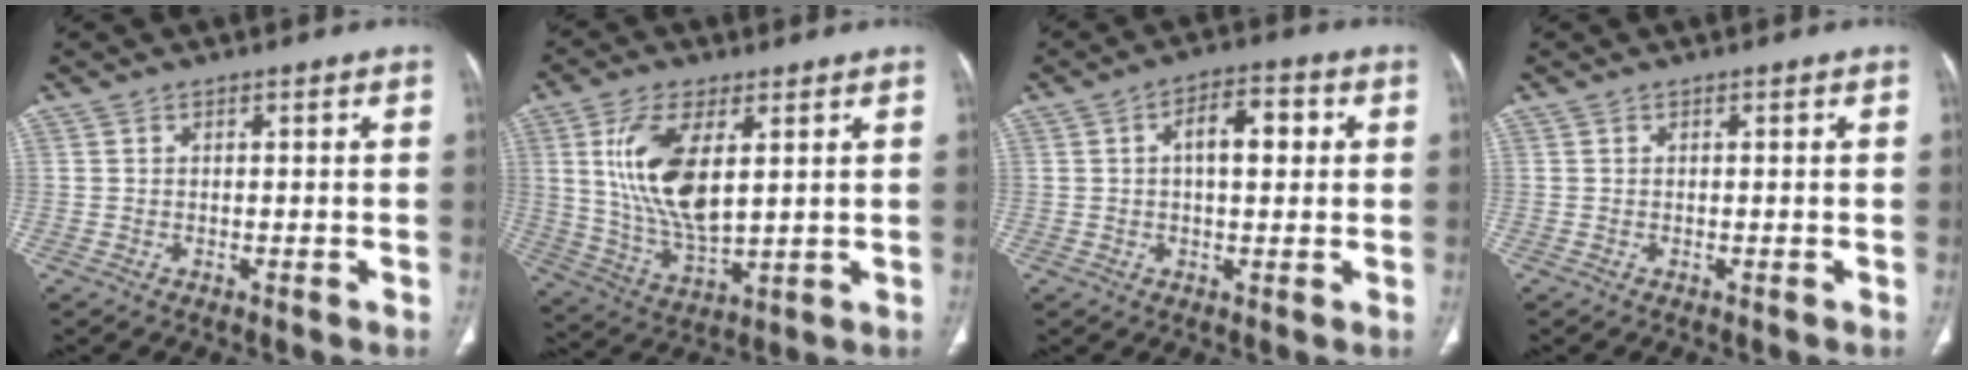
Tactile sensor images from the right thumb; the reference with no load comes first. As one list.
[{"total": 14.6, "force": [3.8, 6.6, 12.5], "torque": [-0.247, -0.023, 0.084]}, {"total": 7.7, "force": [1.5, 3.7, 6.6], "torque": [-0.089, 0.014, 0.019]}, {"total": 0.0}]